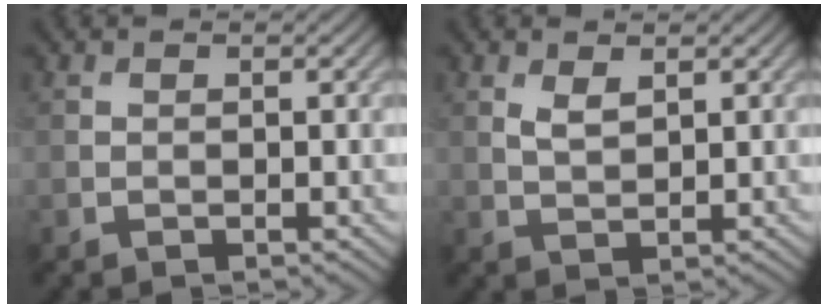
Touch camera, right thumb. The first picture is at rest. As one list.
[{"total": 2.0, "force": [1.1, 0.8, 1.4], "torque": [-0.034, -0.003, 0.026]}]